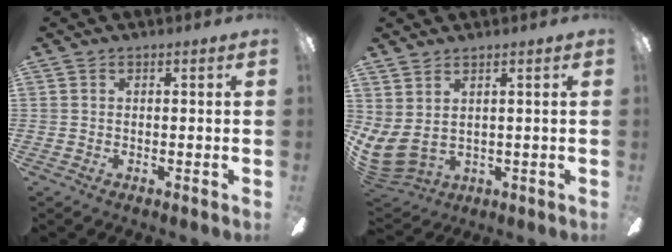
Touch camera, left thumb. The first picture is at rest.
{"total": 6.1, "force": [2.4, 3.2, 4.7], "torque": [-0.122, -0.026, 0.045]}